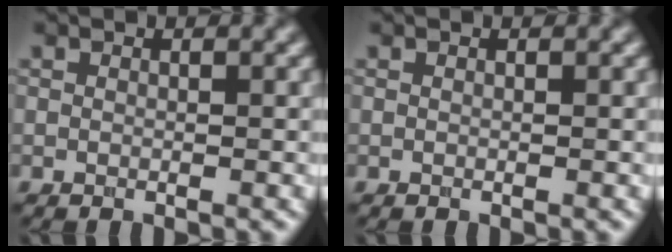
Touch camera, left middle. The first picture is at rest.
{"total": 0.0}